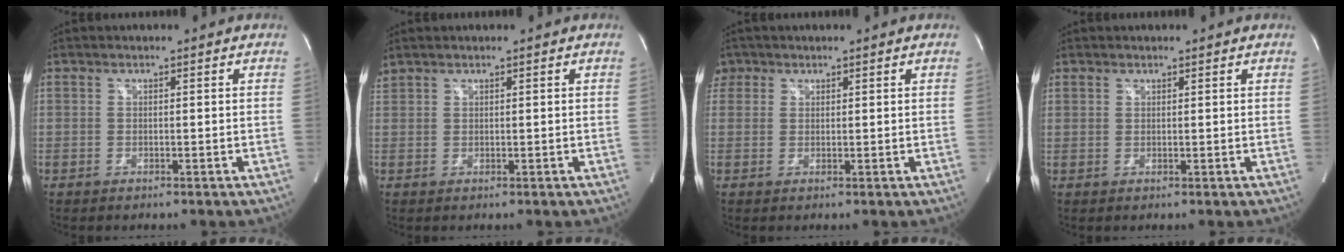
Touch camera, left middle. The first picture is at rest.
{"total": 1.4, "force": [1.4, 0.2, 0.4], "torque": [-0.021, 0.023, 0.034]}
{"total": 3.1, "force": [1.6, 2.6, 0.3], "torque": [-0.001, 0.015, 0.028]}
{"total": 1.1, "force": [0.8, 0.8, 0.0], "torque": [0.008, 0.003, 0.009]}